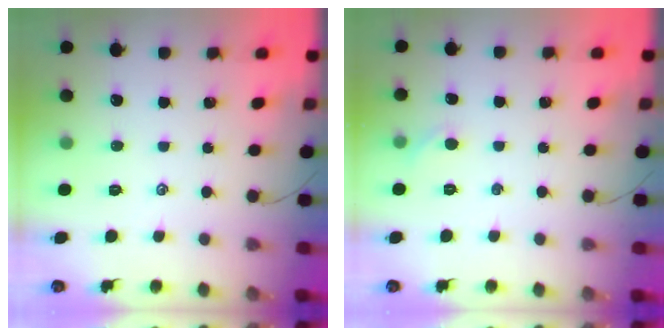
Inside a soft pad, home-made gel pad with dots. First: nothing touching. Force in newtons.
{"total": 3.9, "press": 3.6, "slide": 1.5}